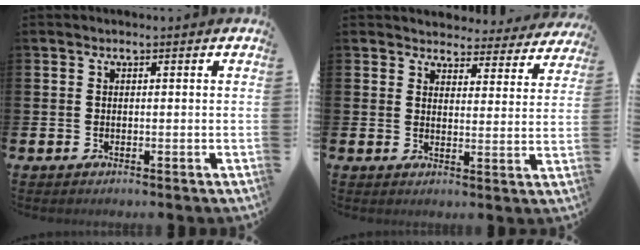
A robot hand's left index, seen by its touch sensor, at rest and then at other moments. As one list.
[{"total": 3.9, "force": [3.7, 1.3, 0.0], "torque": [-0.006, -0.032, 0.061]}]